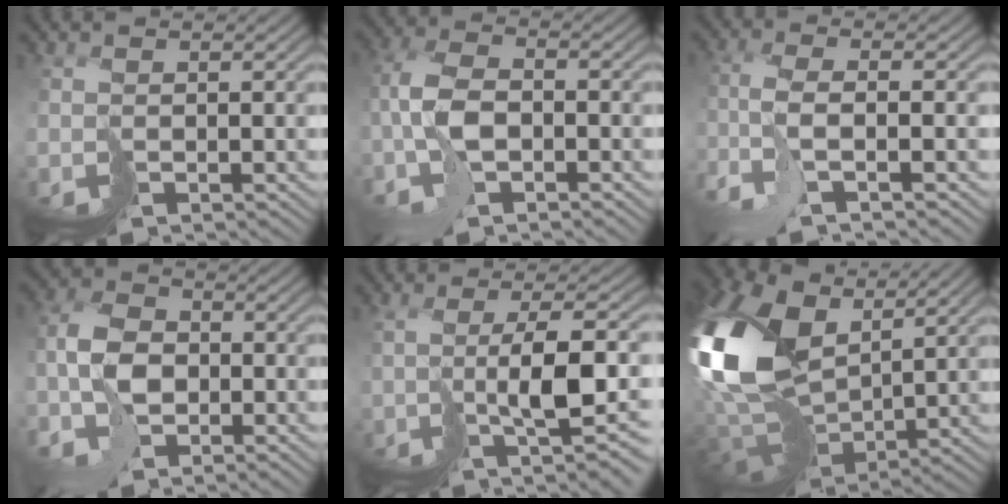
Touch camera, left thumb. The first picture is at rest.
{"total": 5.8, "force": [-1.7, 2.8, 4.8], "torque": [-0.109, 0.010, -0.045]}
{"total": 4.9, "force": [-2.5, 0.4, 4.3], "torque": [-0.083, 0.001, -0.063]}
{"total": 6.3, "force": [-2.0, 4.1, 4.3], "torque": [-0.099, 0.004, -0.053]}
{"total": 6.9, "force": [0.0, 0.9, 6.9], "torque": [-0.114, 0.002, 0.001]}
{"total": 18.3, "force": [3.2, 11.2, 14.1], "torque": [-0.356, 0.001, 0.070]}